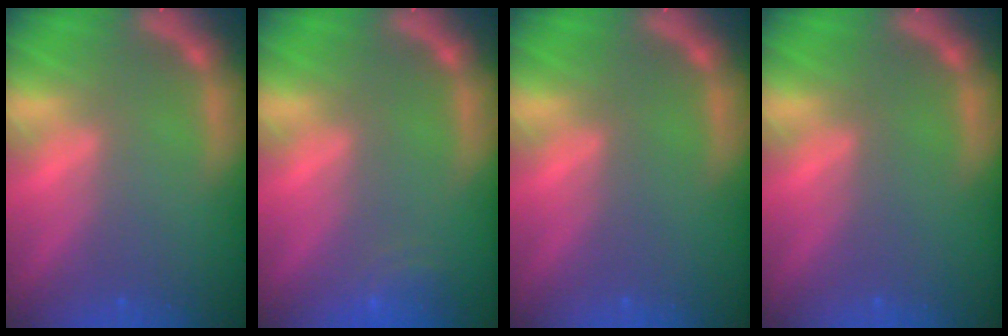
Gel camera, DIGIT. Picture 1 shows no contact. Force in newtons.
{"total": 2.5}
{"total": 0.0}
{"total": 0.0}